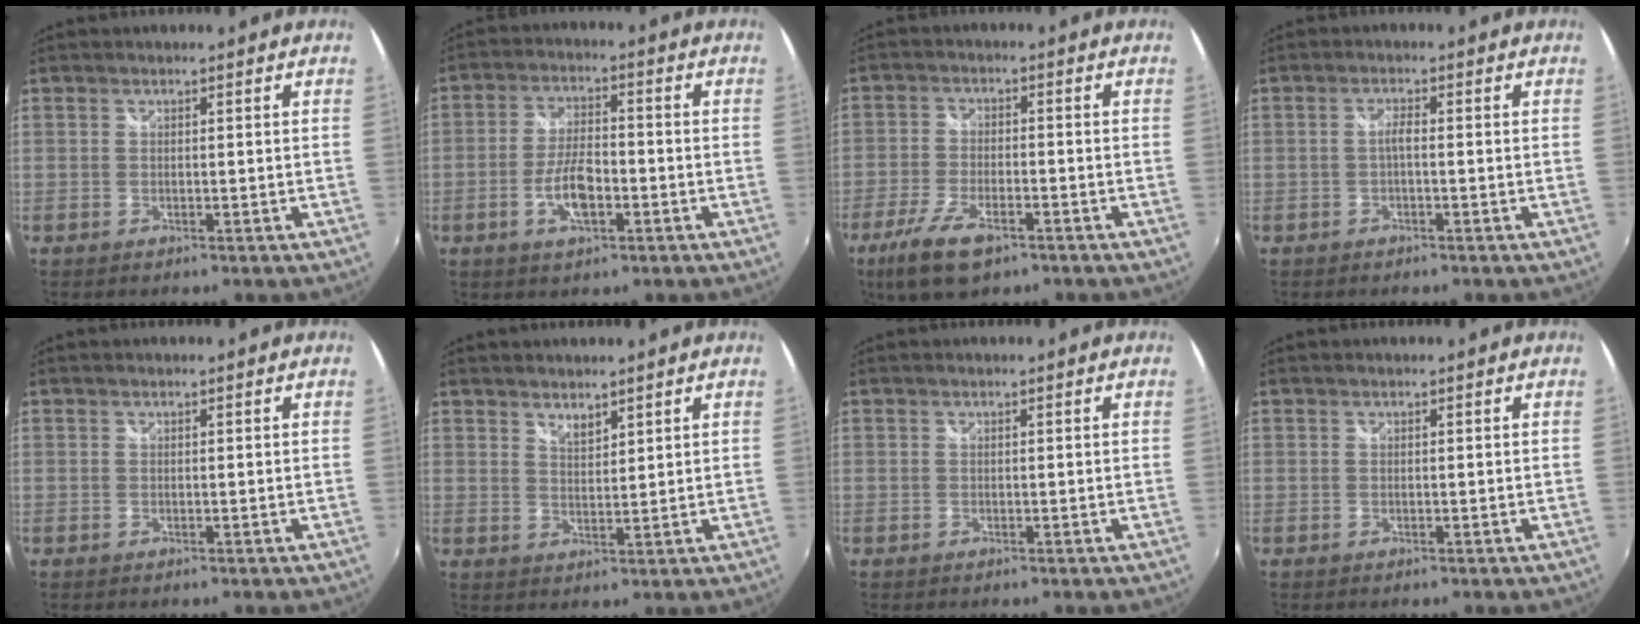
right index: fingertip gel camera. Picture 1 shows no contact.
{"total": 7.3, "force": [-2.8, 2.9, 6.1], "torque": [-0.125, 0.000, -0.048]}
{"total": 10.1, "force": [-6.1, 3.8, 7.0], "torque": [-0.163, -0.025, -0.116]}
{"total": 1.5, "force": [-0.5, 0.3, 1.4], "torque": [-0.027, 0.004, -0.011]}
{"total": 0.0}
{"total": 2.7, "force": [2.3, 0.8, 1.1], "torque": [-0.015, 0.001, 0.041]}
{"total": 0.0}
{"total": 0.0}